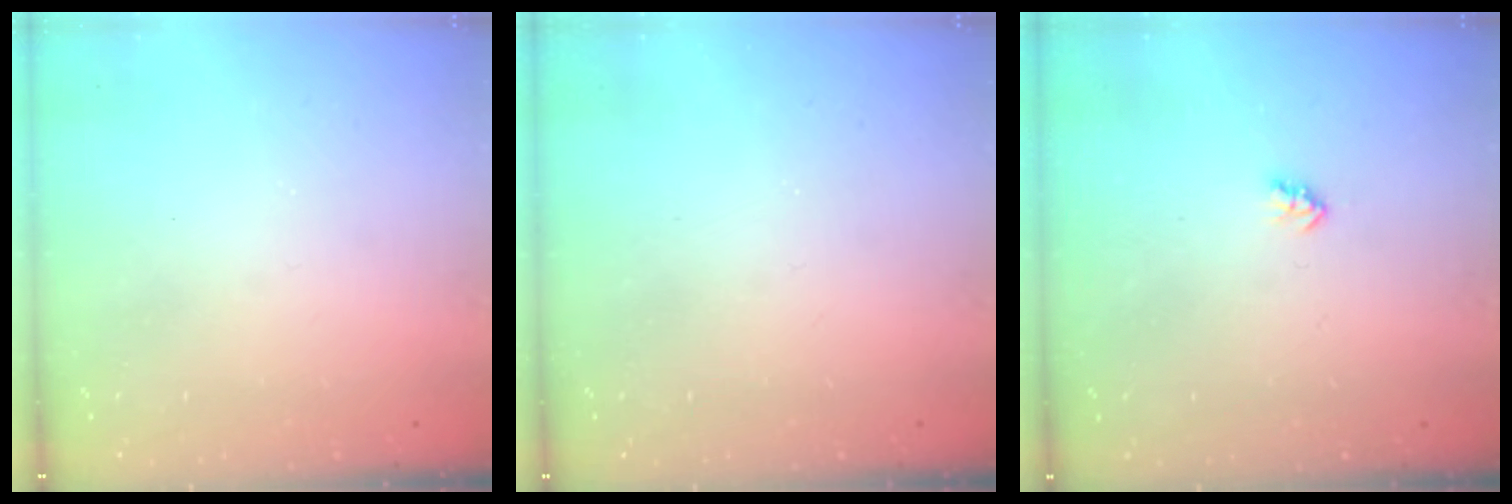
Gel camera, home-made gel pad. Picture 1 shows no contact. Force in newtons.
{"total": 0.0}
{"total": 2.4, "press": 2.4, "slide": 0.4}